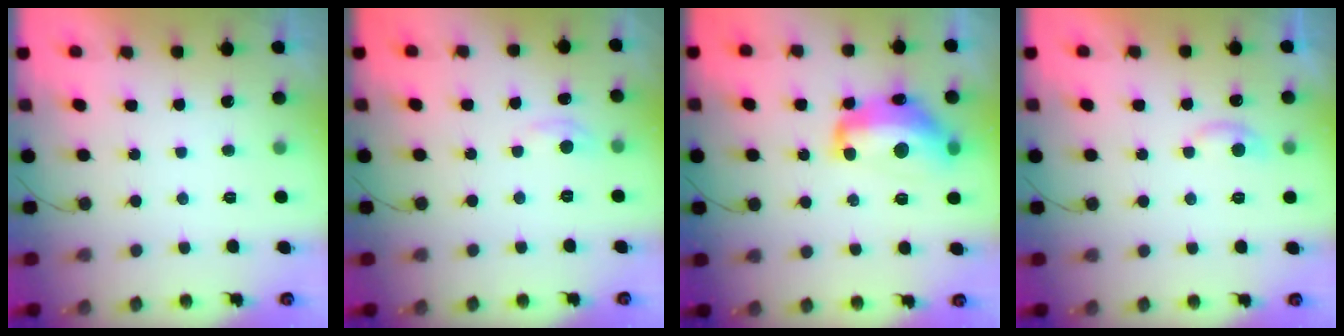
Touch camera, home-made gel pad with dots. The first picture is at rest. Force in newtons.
{"total": 3.2, "press": 3.1, "slide": 0.5}
{"total": 14.7, "press": 14.6, "slide": 1.3}
{"total": 5.9, "press": 5.9, "slide": 0.6}